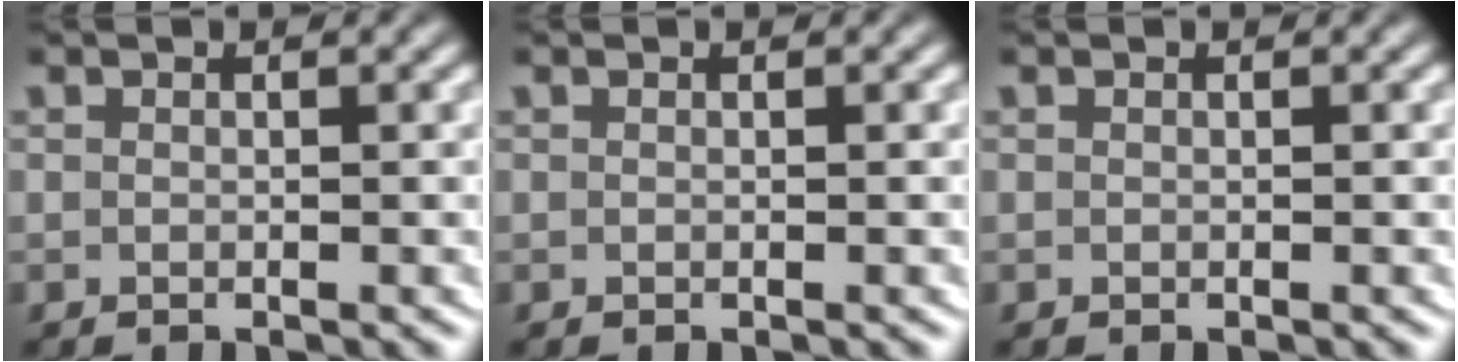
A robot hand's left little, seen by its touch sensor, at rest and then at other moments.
{"total": 0.0}
{"total": 0.0}